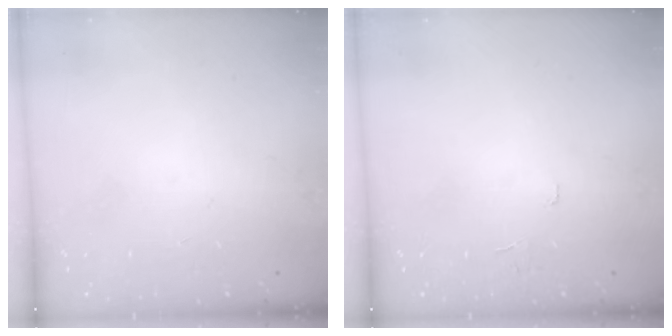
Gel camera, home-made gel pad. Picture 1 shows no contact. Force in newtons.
{"total": 3.6, "press": 3.5, "slide": 0.2}